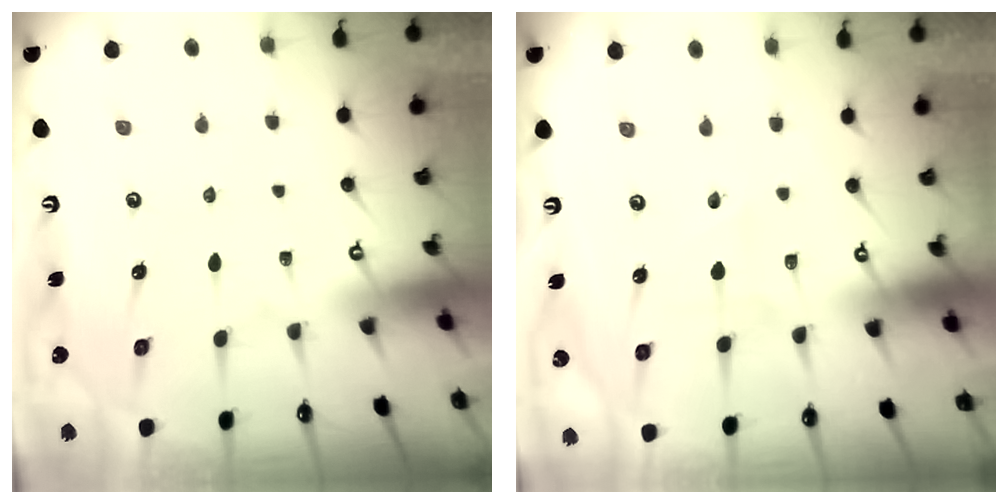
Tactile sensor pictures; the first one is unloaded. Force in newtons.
{"total": 1.6, "press": 1.5, "slide": 0.5}